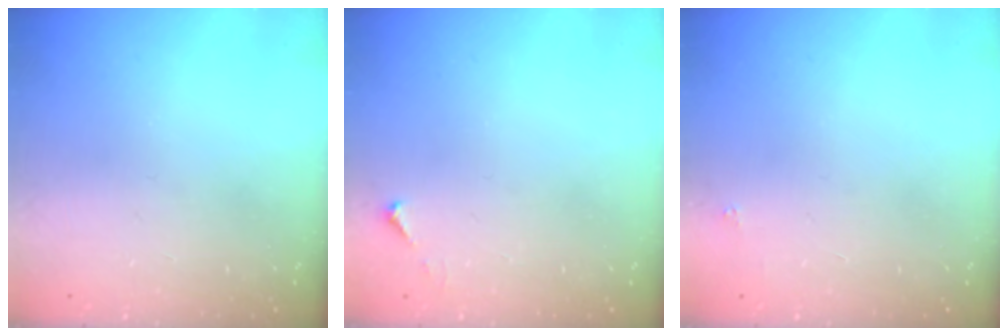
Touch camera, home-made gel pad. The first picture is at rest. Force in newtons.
{"total": 3.4, "press": 3.4, "slide": 0.4}
{"total": 1.8, "press": 1.7, "slide": 0.1}